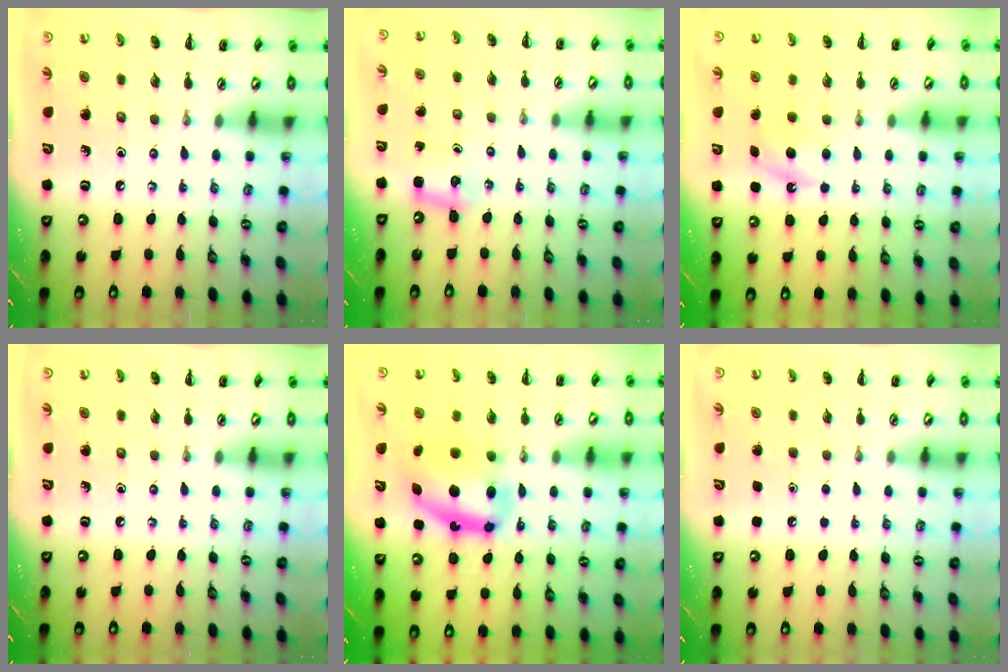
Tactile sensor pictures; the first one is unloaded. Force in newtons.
{"total": 4.0, "press": 3.9, "slide": 1.0}
{"total": 5.2, "press": 5.0, "slide": 1.5}
{"total": 0.0}
{"total": 12.1, "press": 11.8, "slide": 2.9}
{"total": 1.8, "press": 1.8, "slide": 0.1}